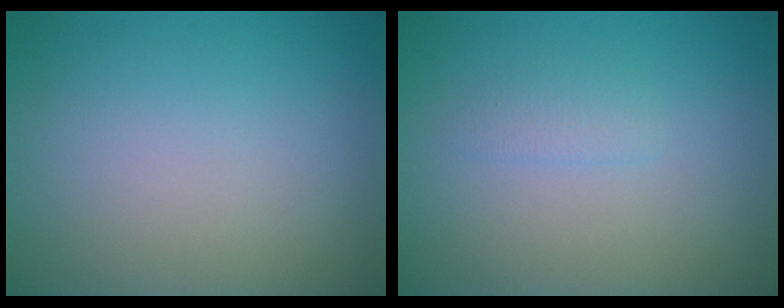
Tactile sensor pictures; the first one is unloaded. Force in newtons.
{"total": 1.0, "press": 1.0, "slide": 0.1}